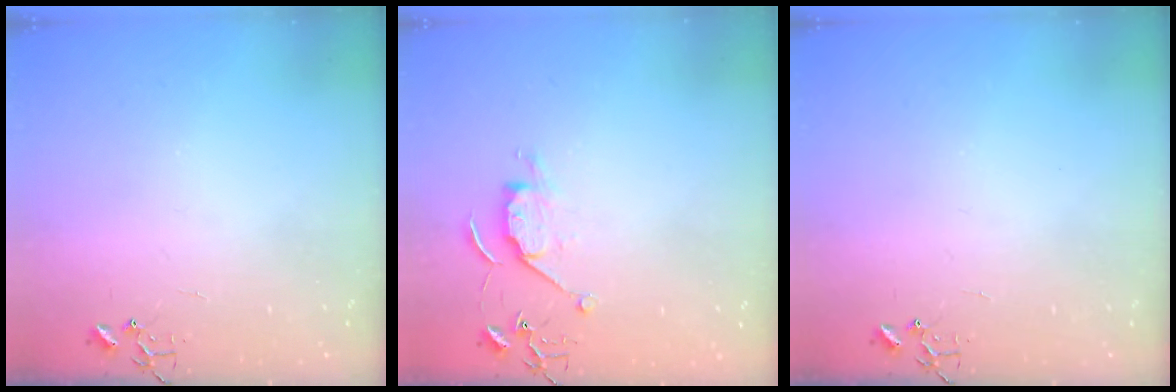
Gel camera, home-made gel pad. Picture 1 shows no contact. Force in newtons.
{"total": 7.7, "press": 7.6, "slide": 0.7}
{"total": 0.0}